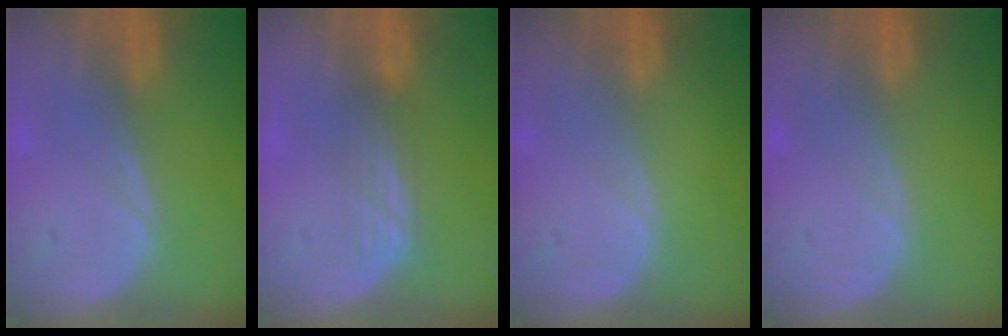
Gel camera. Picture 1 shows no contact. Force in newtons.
{"total": 3.1, "press": 2.6, "slide": 1.5}
{"total": 0.0}
{"total": 0.0}